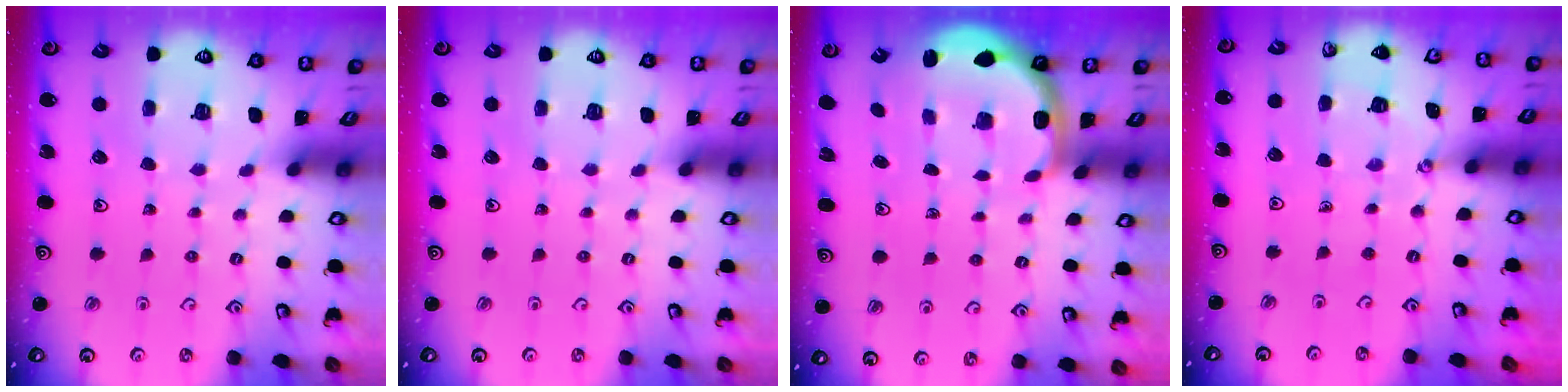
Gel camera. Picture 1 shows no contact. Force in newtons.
{"total": 0.0}
{"total": 2.1, "press": 1.9, "slide": 1.0}
{"total": 3.1, "press": 3.1, "slide": 0.5}